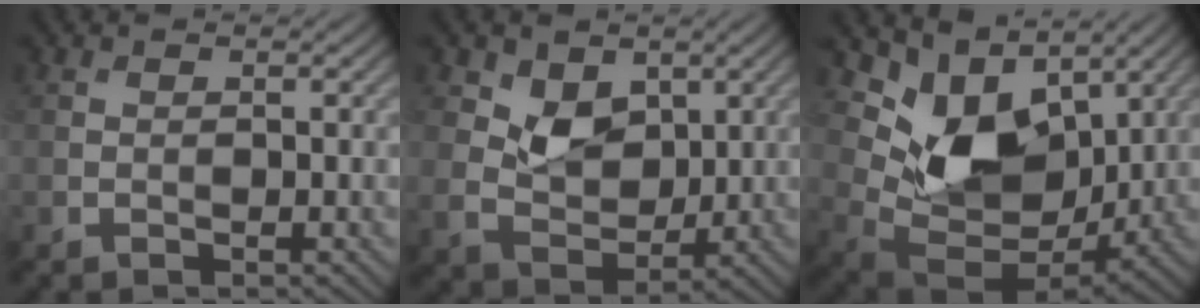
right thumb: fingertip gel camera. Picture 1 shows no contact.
{"total": 5.5, "force": [2.4, 4.0, 3.0], "torque": [-0.069, -0.014, 0.038]}
{"total": 12.2, "force": [5.1, 7.8, 8.0], "torque": [-0.160, -0.004, 0.094]}